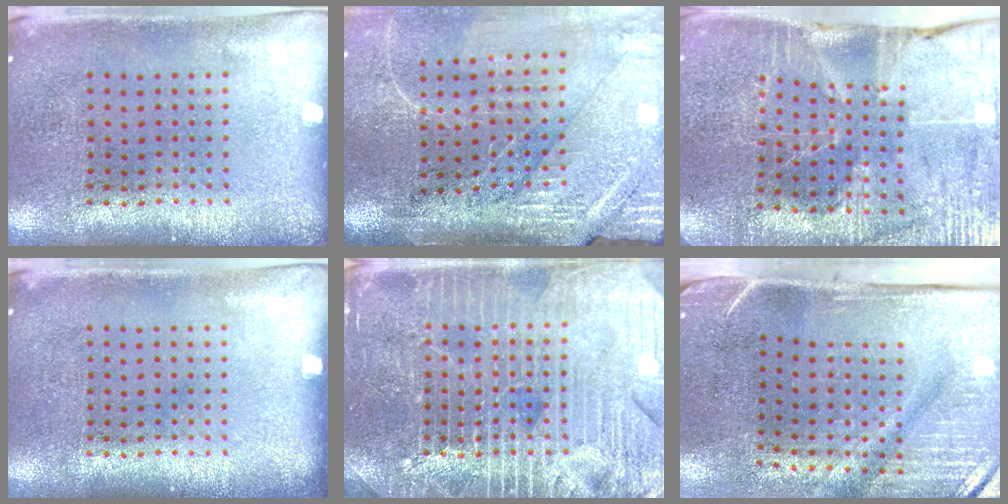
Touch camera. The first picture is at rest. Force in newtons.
{"total": 3.8, "press": 3.4, "slide": 1.6}
{"total": 3.4, "press": 3.4, "slide": 0.3}
{"total": 0.0}
{"total": 7.1, "press": 7.0, "slide": 0.9}
{"total": 4.9, "press": 4.0, "slide": 2.8}